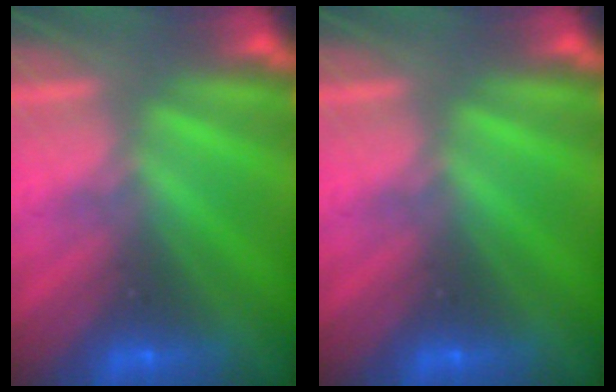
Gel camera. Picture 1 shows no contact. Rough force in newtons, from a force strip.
{"total": 0.0}